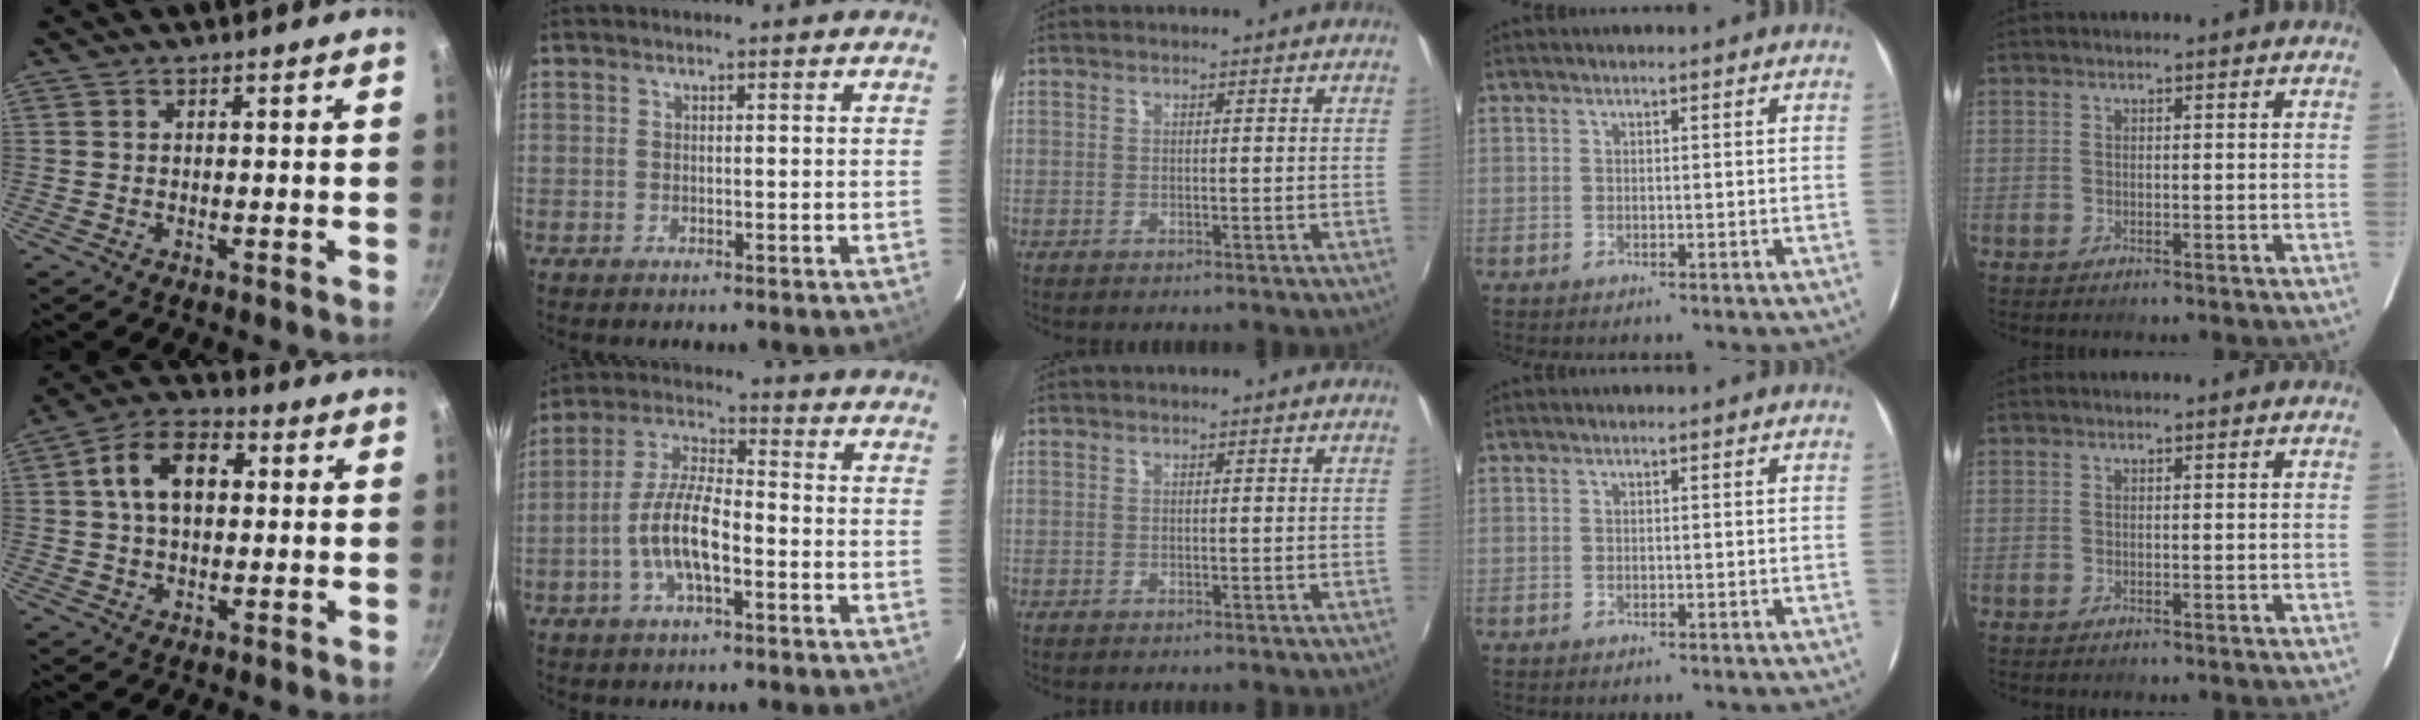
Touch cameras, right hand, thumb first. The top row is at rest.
{"thumb": {"total": 11.4, "force": [2.0, 7.4, 8.5], "torque": [-0.118, 0.025, 0.020]}, "index": {"total": 10.2, "force": [-3.5, 3.2, 9.0], "torque": [-0.189, 0.006, -0.067]}}